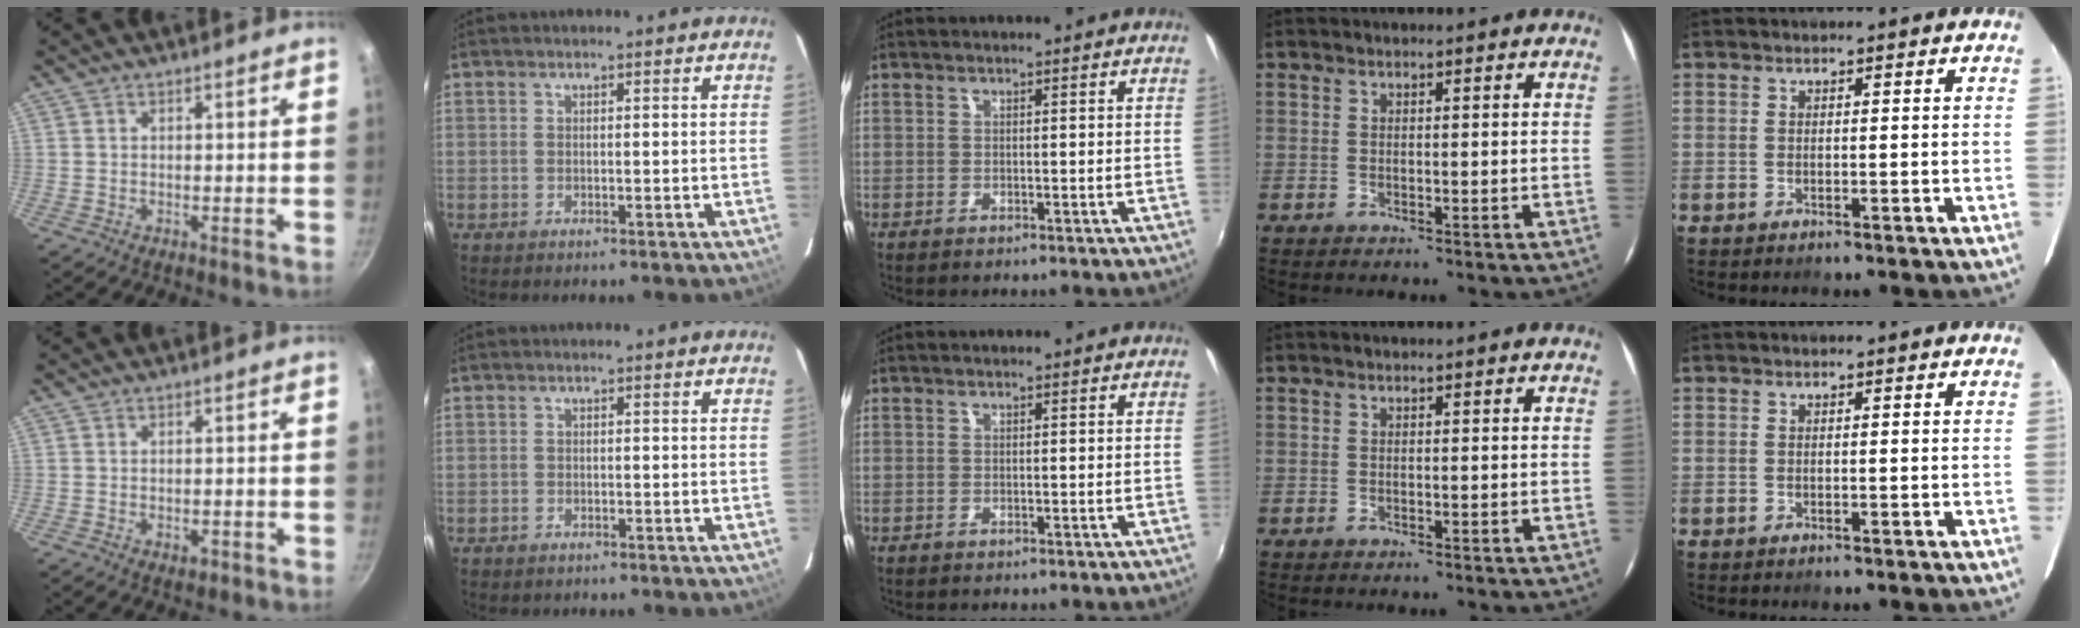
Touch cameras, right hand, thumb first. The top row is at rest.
{"thumb": {"total": 1.8, "force": [-0.7, 1.0, 1.3], "torque": [-0.018, 0.000, -0.011]}, "index": {"total": 1.0, "force": [-0.7, 0.7, 0.1], "torque": [-0.005, 0.003, -0.010]}}